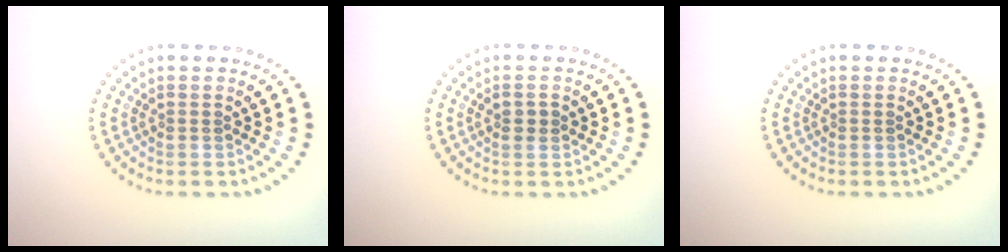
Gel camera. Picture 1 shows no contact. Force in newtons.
{"total": 1.2, "press": 1.1, "slide": 0.1}
{"total": 0.0}